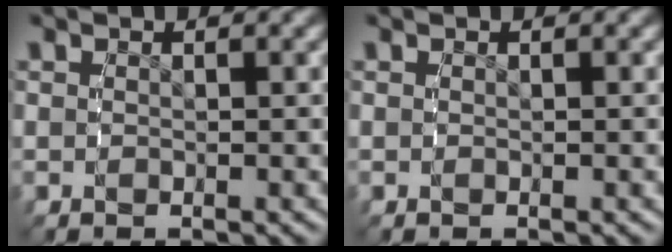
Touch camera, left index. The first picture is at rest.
{"total": 1.0, "force": [-0.2, -0.9, -0.3], "torque": [0.013, -0.009, 0.006]}